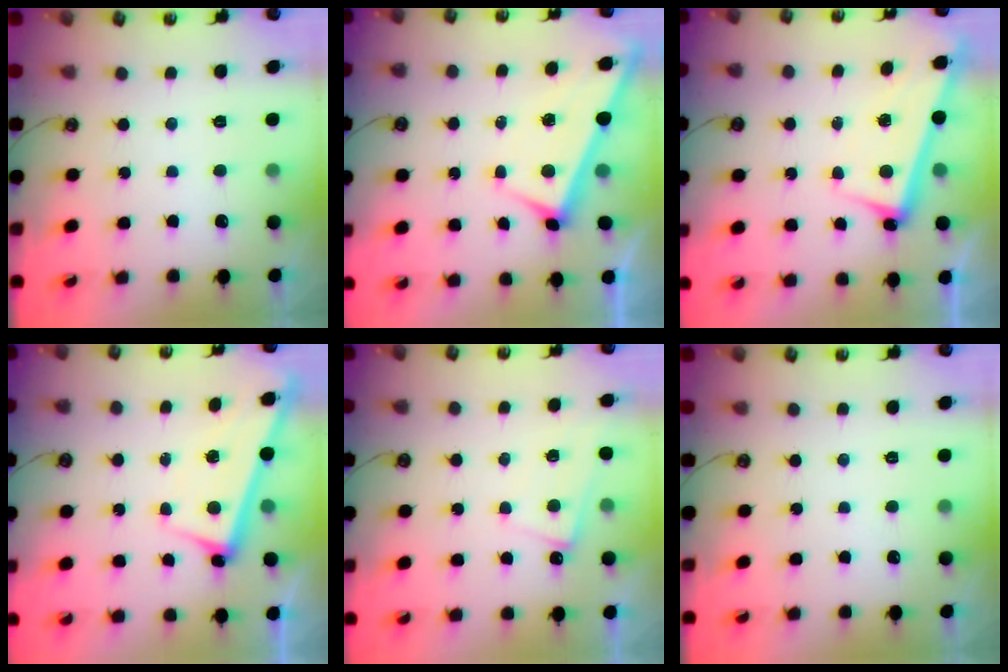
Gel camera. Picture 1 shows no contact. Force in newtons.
{"total": 3.0, "press": 3.0, "slide": 0.1}
{"total": 2.5, "press": 2.4, "slide": 0.9}
{"total": 2.9, "press": 2.9, "slide": 0.4}
{"total": 1.5, "press": 1.5, "slide": 0.3}
{"total": 0.0}